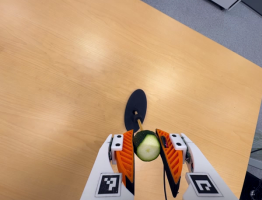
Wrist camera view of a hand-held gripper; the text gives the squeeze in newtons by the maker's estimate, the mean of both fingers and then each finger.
{"total": 9.2, "left": 8.4, "right": 10.0}